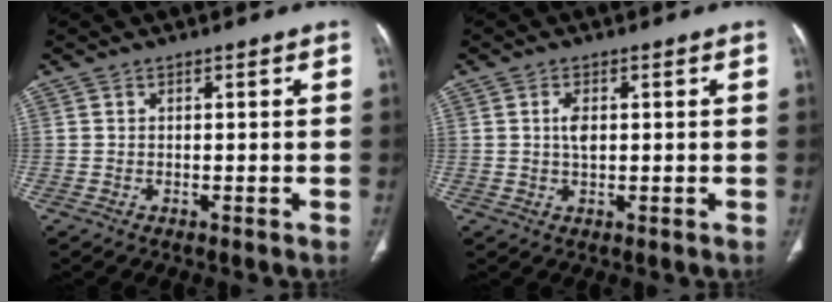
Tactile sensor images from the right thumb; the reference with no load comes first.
{"total": 2.8, "force": [0.5, 1.4, 2.4], "torque": [-0.045, -0.001, 0.011]}